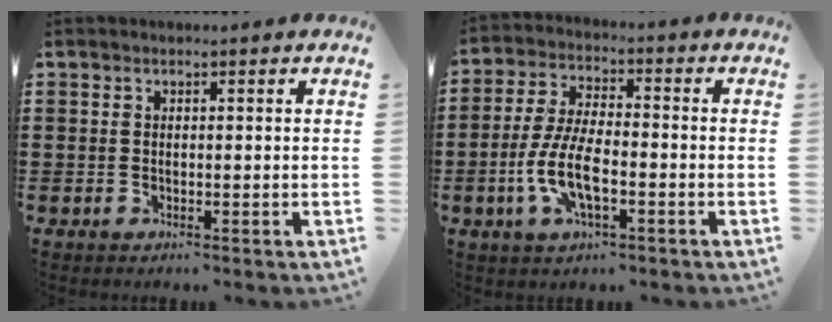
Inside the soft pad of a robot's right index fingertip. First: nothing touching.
{"total": 8.6, "force": [-2.9, 3.1, 7.5], "torque": [-0.171, -0.011, -0.059]}